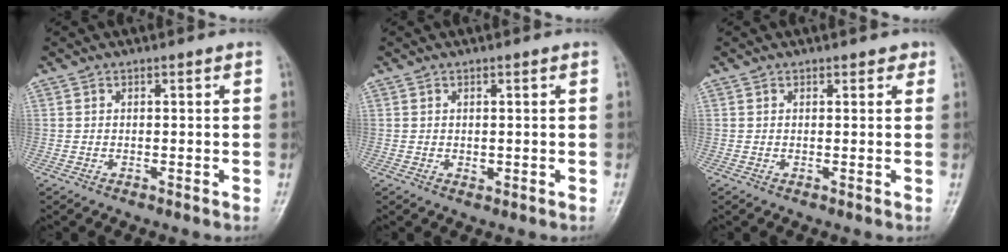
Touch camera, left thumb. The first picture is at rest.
{"total": 1.1, "force": [0.2, 0.7, 0.8], "torque": [-0.009, -0.003, 0.008]}
{"total": 1.4, "force": [1.0, 0.8, 0.5], "torque": [0.006, -0.003, 0.007]}